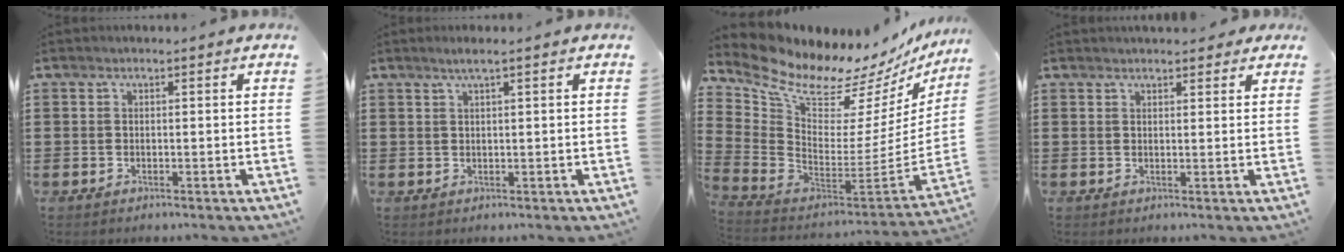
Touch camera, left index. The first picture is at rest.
{"total": 1.6, "force": [1.0, 0.0, 1.3], "torque": [-0.025, 0.001, 0.018]}
{"total": 10.4, "force": [9.1, 3.3, 3.7], "torque": [-0.116, -0.083, 0.155]}
{"total": 2.1, "force": [2.0, 0.8, 0.4], "torque": [-0.005, 0.001, 0.036]}